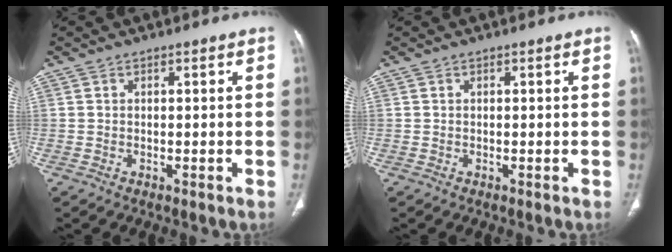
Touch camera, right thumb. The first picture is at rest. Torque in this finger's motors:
{"motor_torque": [0.00, 0.00, -0.08, 0.08, 0.00]}